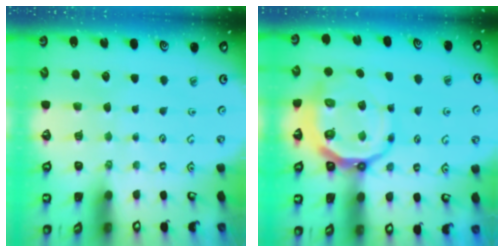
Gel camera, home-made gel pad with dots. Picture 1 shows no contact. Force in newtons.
{"total": 14.3, "press": 13.9, "slide": 3.3}